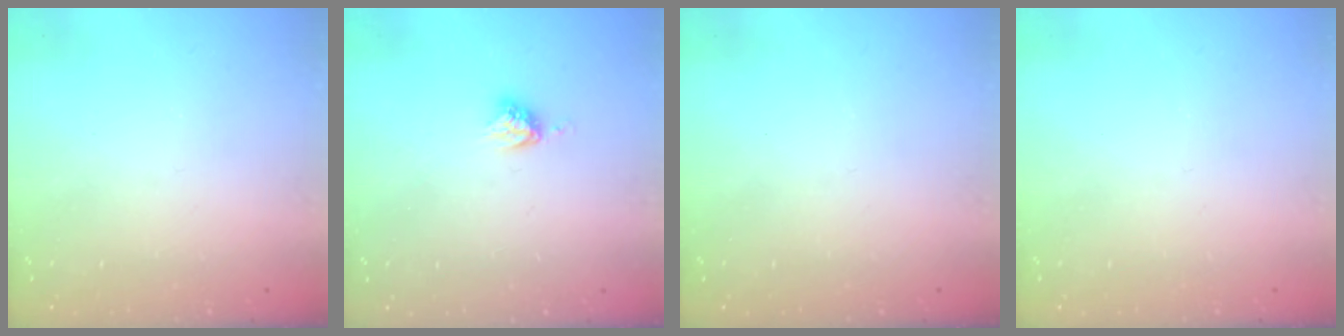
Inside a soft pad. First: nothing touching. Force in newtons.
{"total": 4.9, "press": 4.8, "slide": 0.4}
{"total": 0.0}
{"total": 0.0}